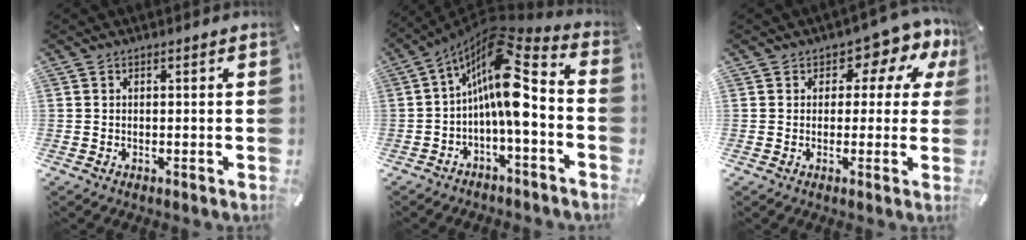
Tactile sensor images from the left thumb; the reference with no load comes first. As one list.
[{"total": 14.6, "force": [0.9, 5.0, 13.7], "torque": [-0.258, -0.020, 0.007]}, {"total": 8.3, "force": [3.6, 5.1, 5.4], "torque": [-0.068, -0.023, 0.058]}]